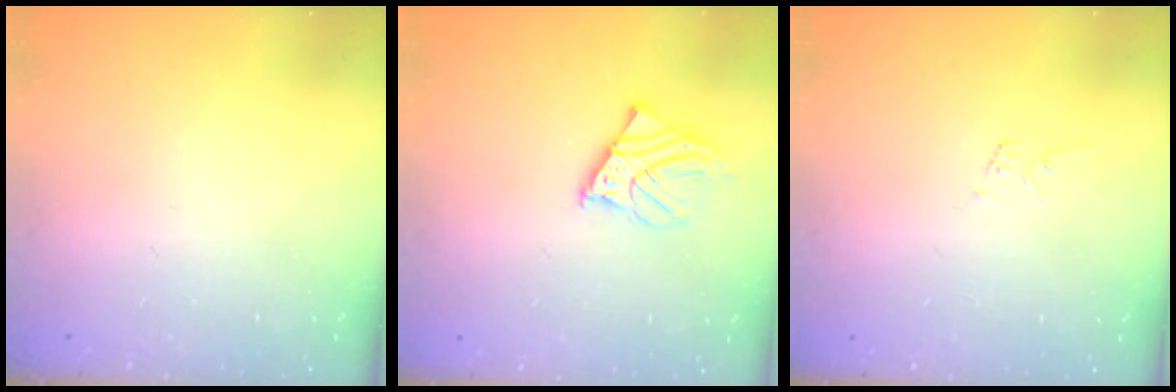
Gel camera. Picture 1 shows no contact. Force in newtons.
{"total": 8.6, "press": 8.5, "slide": 1.3}
{"total": 3.5, "press": 3.5, "slide": 0.0}